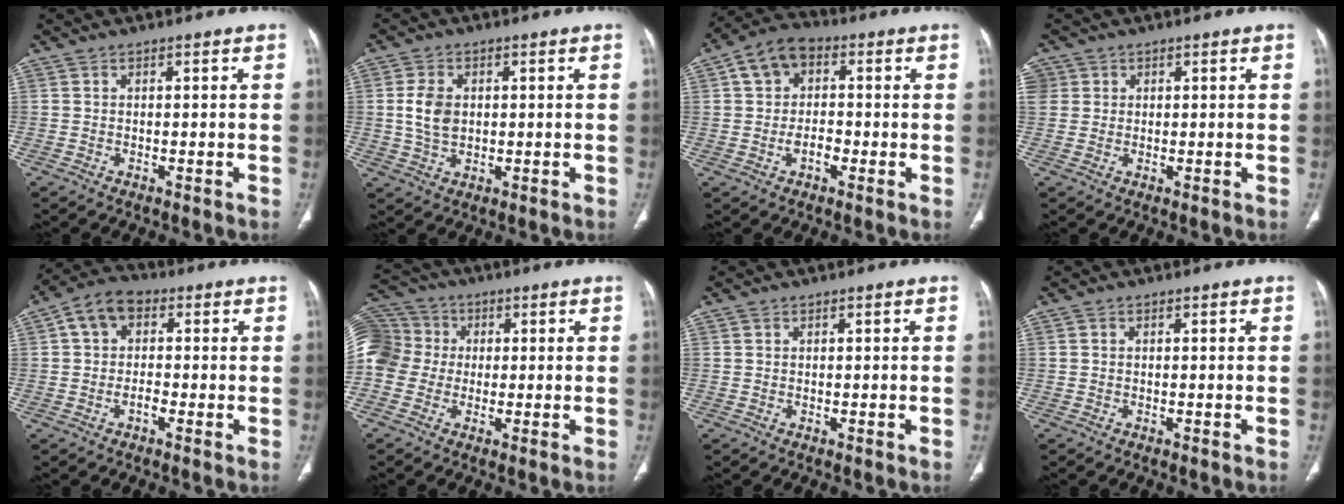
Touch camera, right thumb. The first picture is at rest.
{"total": 5.9, "force": [0.5, 4.2, 4.1], "torque": [-0.073, 0.000, 0.011]}
{"total": 8.9, "force": [0.0, 6.6, 6.0], "torque": [-0.088, 0.019, -0.013]}
{"total": 4.9, "force": [1.4, 4.5, 1.2], "torque": [-0.023, 0.012, 0.034]}
{"total": 7.5, "force": [0.5, 5.4, 5.2], "torque": [-0.084, 0.019, -0.004]}
{"total": 13.5, "force": [0.6, 12.1, 5.8], "torque": [-0.134, 0.038, 0.009]}
{"total": 0.5, "force": [0.3, 0.4, 0.1], "torque": [0.000, -0.001, 0.005]}
{"total": 0.0}